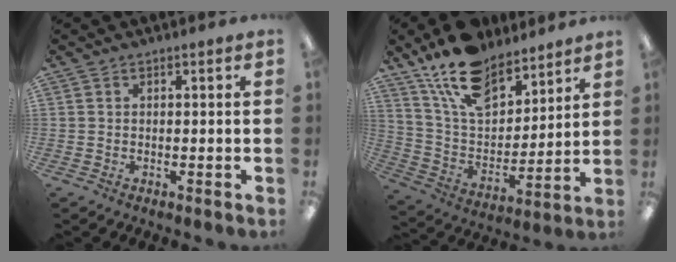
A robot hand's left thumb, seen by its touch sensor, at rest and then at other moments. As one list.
[{"total": 17.6, "force": [13.4, 8.4, 7.7], "torque": [-0.158, -0.071, 0.247]}]